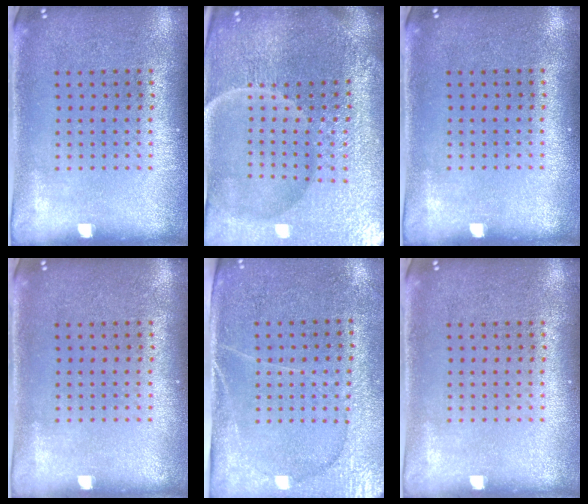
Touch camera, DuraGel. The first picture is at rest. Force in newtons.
{"total": 6.4, "press": 5.7, "slide": 2.9}
{"total": 0.0}
{"total": 0.0}
{"total": 3.1, "press": 2.8, "slide": 1.2}
{"total": 0.0}